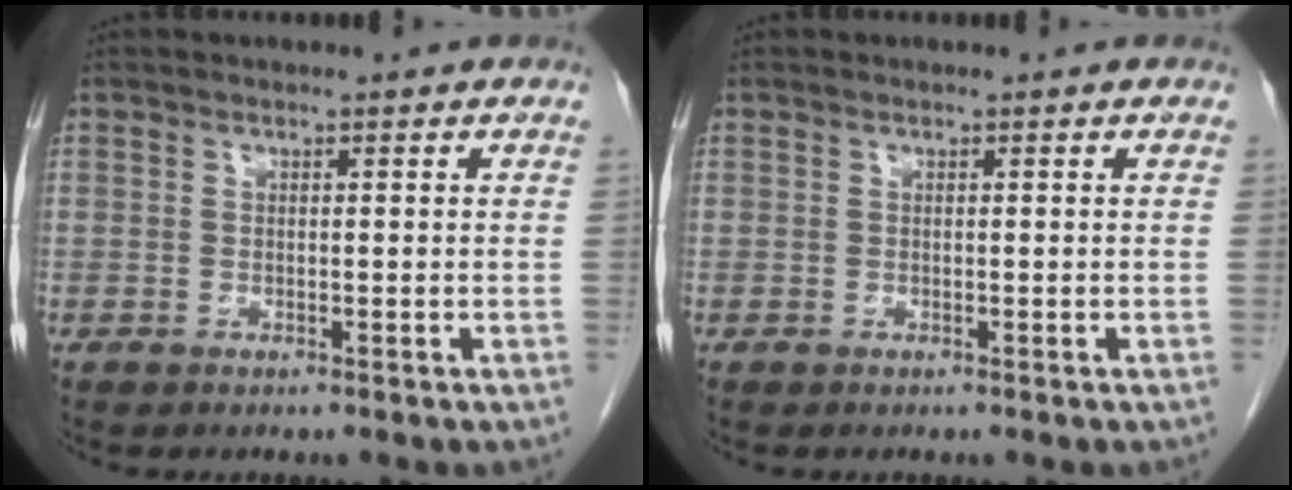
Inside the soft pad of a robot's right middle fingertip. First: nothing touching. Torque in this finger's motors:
{"motor_torque": [0.06, 0.20, -0.09, -0.01]}